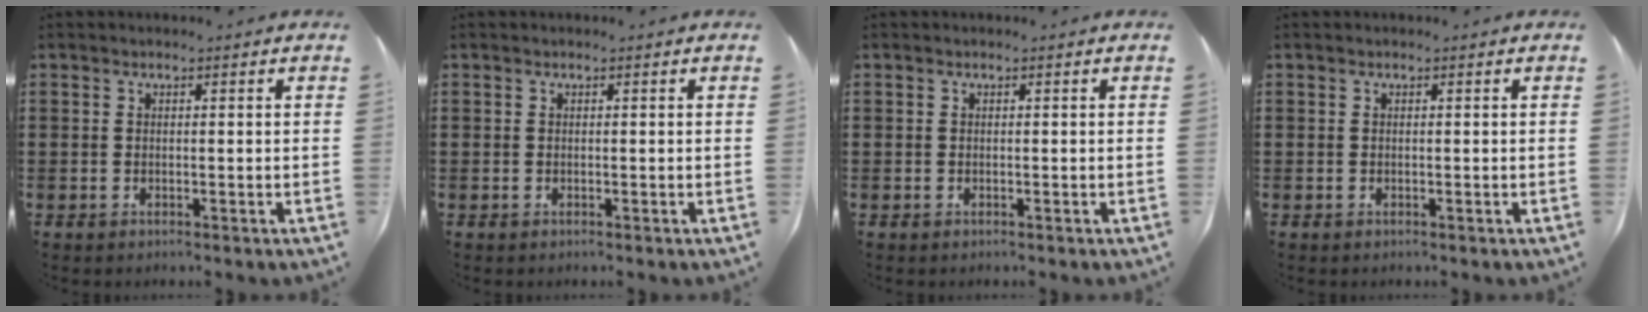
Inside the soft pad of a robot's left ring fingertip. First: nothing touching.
{"total": 0.0}
{"total": 0.0}
{"total": 0.0}